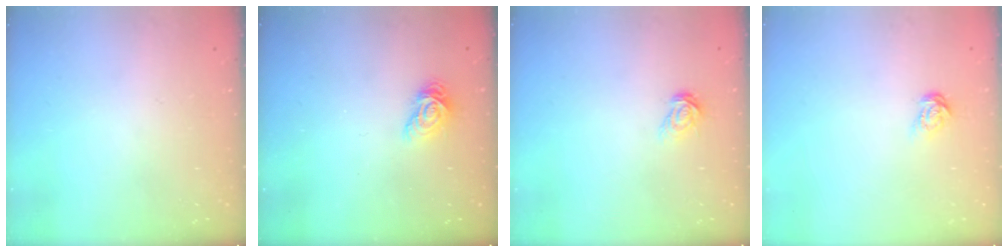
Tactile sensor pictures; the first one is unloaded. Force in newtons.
{"total": 7.6, "press": 7.6, "slide": 0.0}
{"total": 5.7, "press": 5.7, "slide": 0.1}
{"total": 4.3, "press": 4.3, "slide": 0.4}